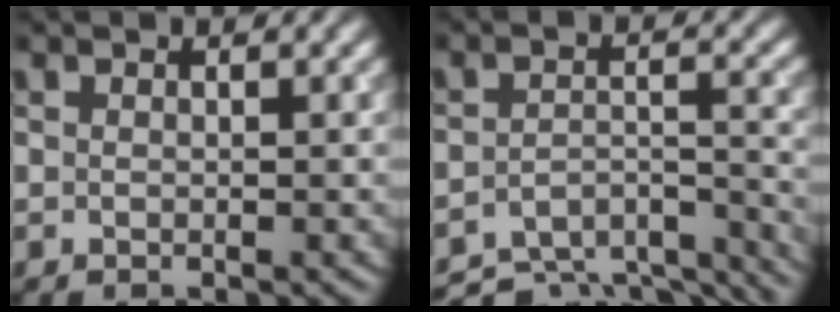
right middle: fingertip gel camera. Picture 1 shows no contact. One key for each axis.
{"total": 10.4, "fx": -9.5, "fy": 2.8, "fz": 3.1, "tx": -0.051, "ty": -0.008, "tz": -0.120}